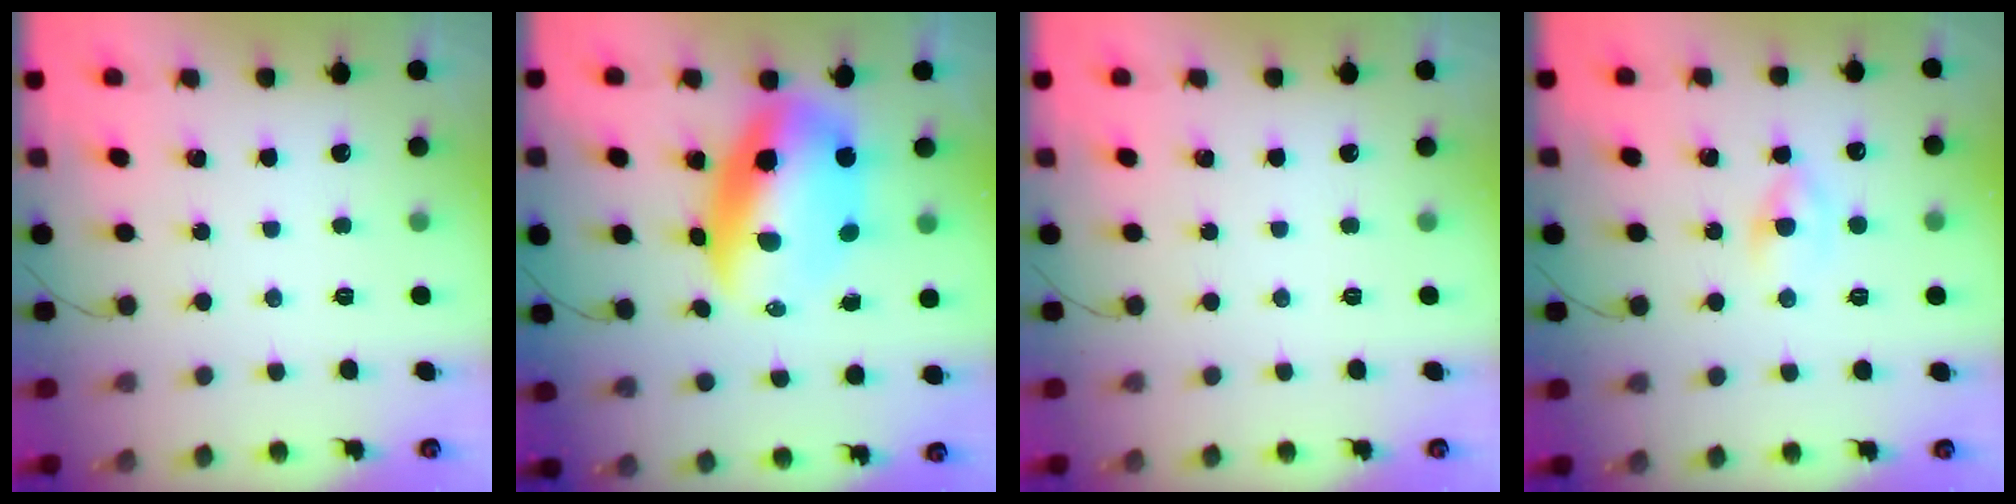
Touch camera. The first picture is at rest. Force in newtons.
{"total": 14.9, "press": 14.4, "slide": 3.8}
{"total": 0.0}
{"total": 2.2, "press": 1.9, "slide": 1.1}